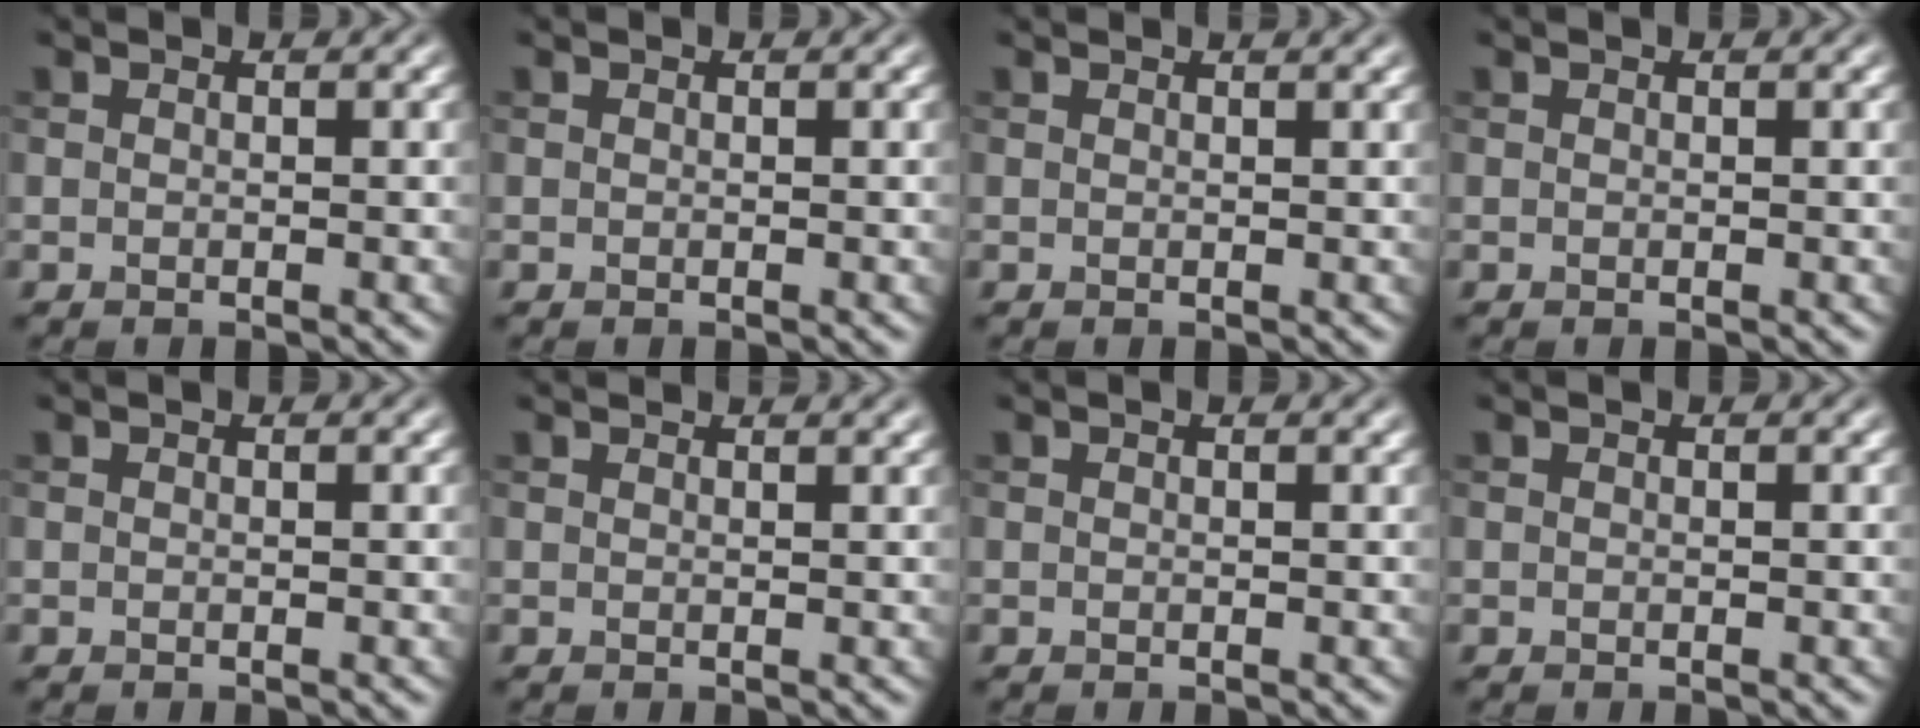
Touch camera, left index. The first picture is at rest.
{"total": 0.0}
{"total": 1.2, "force": [1.0, 0.3, 0.6], "torque": [-0.002, -0.001, 0.007]}
{"total": 0.0}
{"total": 0.0}
{"total": 1.8, "force": [1.6, 0.3, 0.7], "torque": [-0.005, 0.002, 0.013]}
{"total": 0.6, "force": [0.4, 0.0, 0.4], "torque": [-0.004, 0.005, 0.007]}
{"total": 0.0}